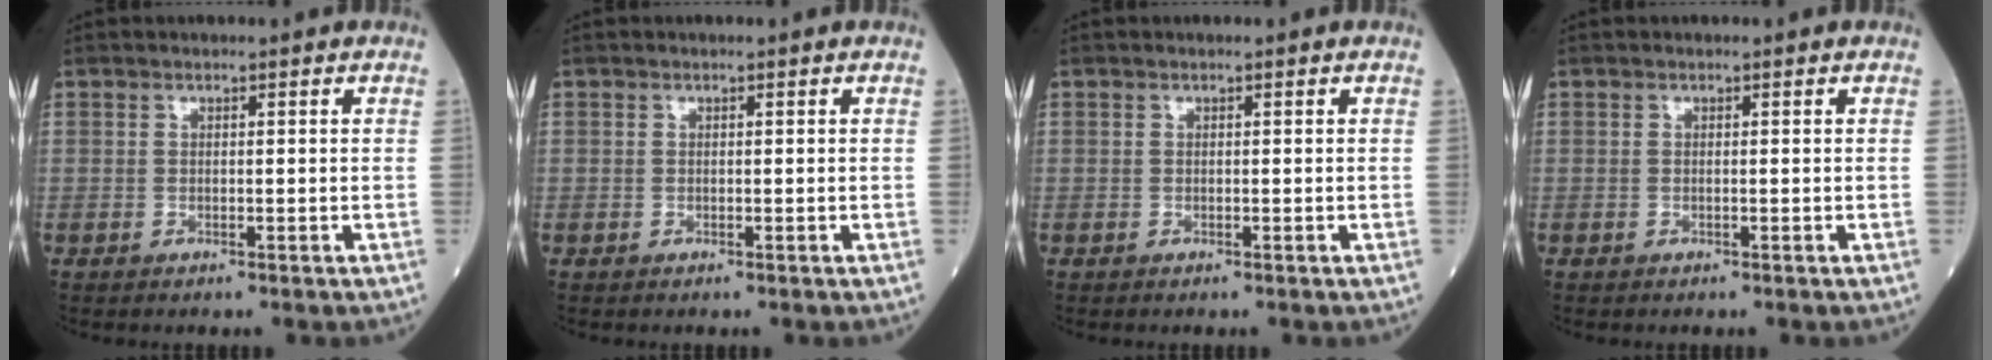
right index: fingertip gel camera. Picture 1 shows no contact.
{"total": 0.0}
{"total": 0.0}
{"total": 0.0}